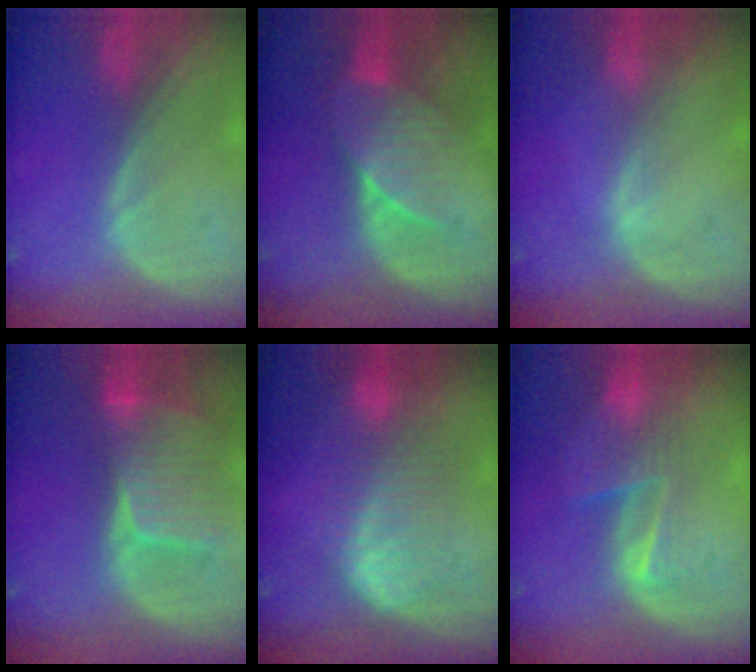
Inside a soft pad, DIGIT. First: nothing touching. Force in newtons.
{"total": 7.0, "press": 6.6, "slide": 2.4}
{"total": 0.6, "press": 0.5, "slide": 0.2}
{"total": 8.4, "press": 7.6, "slide": 3.5}
{"total": 7.3, "press": 7.3, "slide": 0.2}
{"total": 6.6, "press": 5.6, "slide": 3.5}